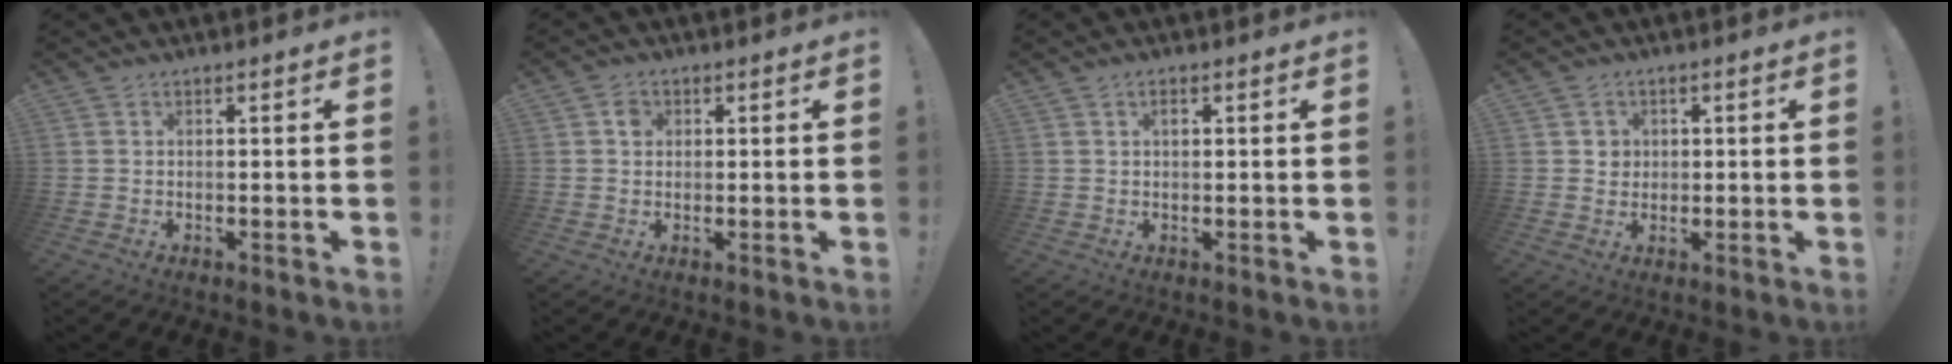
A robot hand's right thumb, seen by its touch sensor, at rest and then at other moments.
{"total": 2.3, "force": [0.3, 2.0, 1.1], "torque": [-0.009, 0.000, 0.003]}
{"total": 1.5, "force": [0.6, 1.1, 0.8], "torque": [-0.010, 0.001, 0.009]}
{"total": 3.0, "force": [0.5, 2.9, 0.4], "torque": [0.001, -0.004, 0.008]}